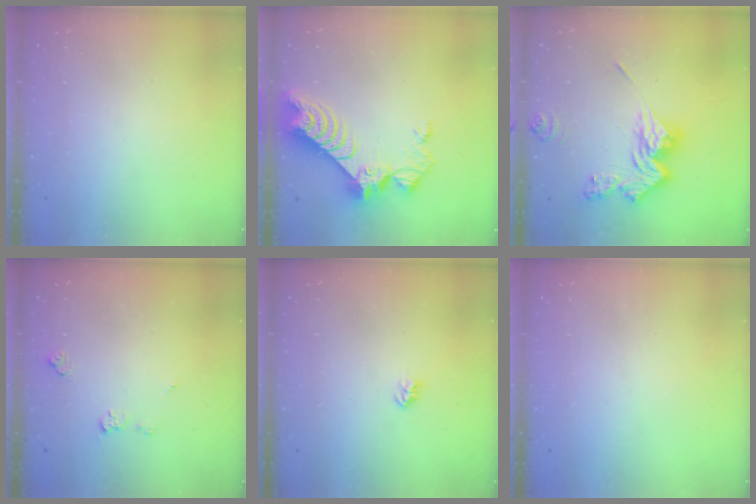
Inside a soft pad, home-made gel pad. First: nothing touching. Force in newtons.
{"total": 11.1, "press": 11.0, "slide": 1.0}
{"total": 15.3, "press": 15.2, "slide": 1.4}
{"total": 5.9, "press": 5.9, "slide": 0.8}
{"total": 2.6, "press": 2.6, "slide": 0.4}
{"total": 0.0}